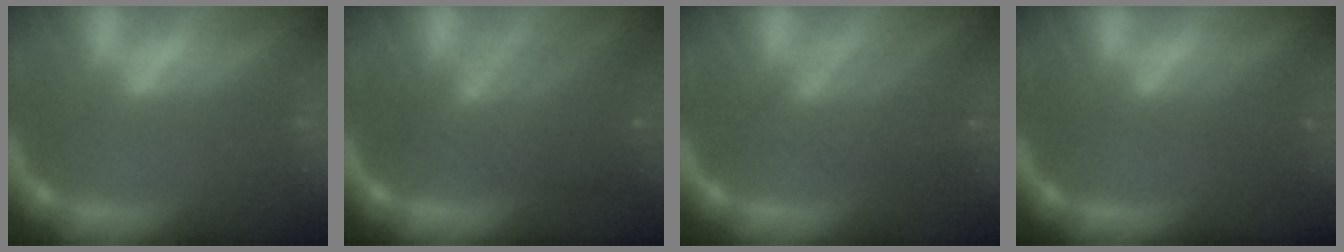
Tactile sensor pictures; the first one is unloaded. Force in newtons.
{"total": 6.6}
{"total": 5.0}
{"total": 2.0}